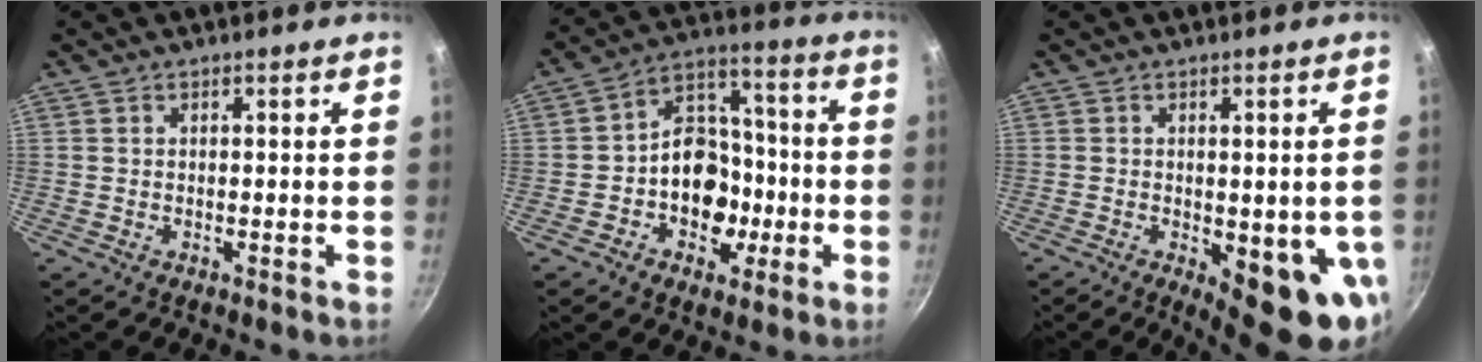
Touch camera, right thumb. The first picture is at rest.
{"total": 14.4, "force": [-3.3, 11.1, 8.6], "torque": [-0.076, 0.047, -0.059]}
{"total": 12.6, "force": [-2.9, 4.6, 11.3], "torque": [-0.112, -0.014, -0.027]}